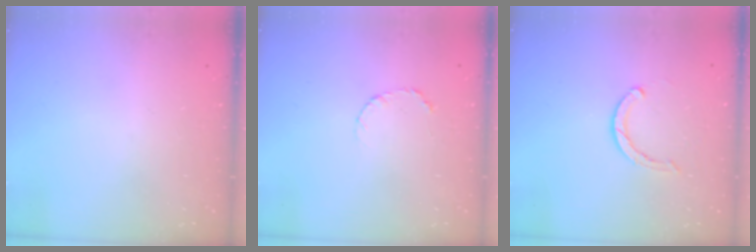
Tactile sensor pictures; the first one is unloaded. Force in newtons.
{"total": 3.9, "press": 3.8, "slide": 0.5}
{"total": 3.5, "press": 3.5, "slide": 0.2}